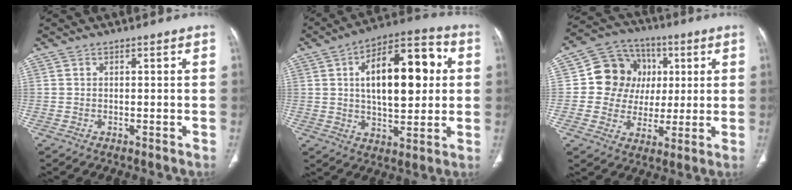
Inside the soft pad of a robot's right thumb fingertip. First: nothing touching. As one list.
[{"total": 19.4, "force": [3.6, 9.4, 16.6], "torque": [-0.224, 0.019, 0.051]}, {"total": 13.3, "force": [2.2, 12.0, 5.2], "torque": [-0.043, 0.011, 0.038]}]